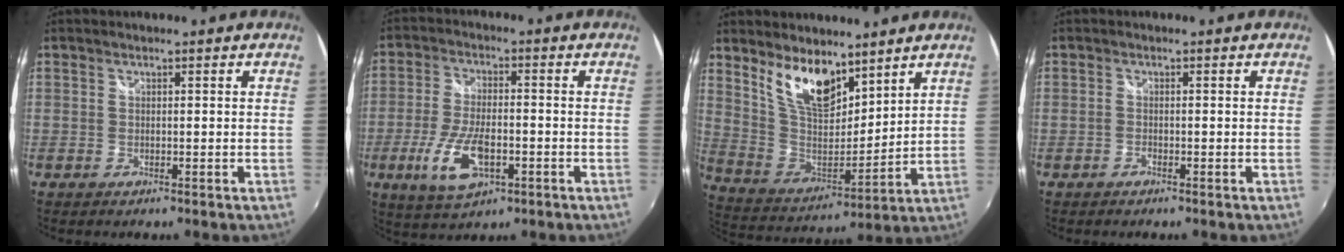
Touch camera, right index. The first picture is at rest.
{"total": 10.8, "force": [-3.9, 4.5, 9.1], "torque": [-0.190, -0.015, -0.069]}
{"total": 12.8, "force": [8.6, 5.6, 7.6], "torque": [-0.148, -0.003, 0.172]}
{"total": 0.6, "force": [-0.5, 0.2, 0.3], "torque": [-0.005, -0.001, -0.010]}